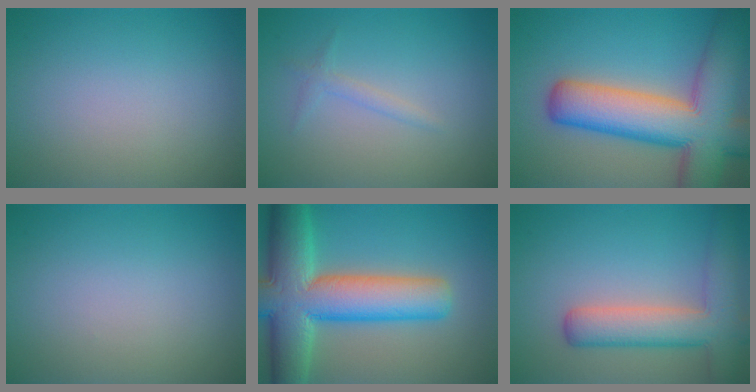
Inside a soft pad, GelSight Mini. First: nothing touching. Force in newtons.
{"total": 1.1, "press": 1.1, "slide": 0.1}
{"total": 12.9, "press": 12.9, "slide": 0.8}
{"total": 0.0}
{"total": 12.2, "press": 12.2, "slide": 0.6}
{"total": 6.3, "press": 6.3, "slide": 0.3}